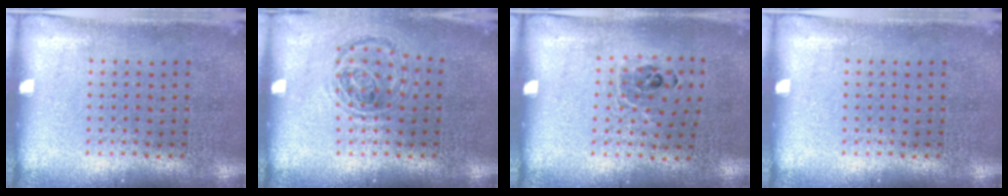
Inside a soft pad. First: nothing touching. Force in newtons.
{"total": 0.9, "press": 0.9, "slide": 0.2}
{"total": 0.8, "press": 0.8, "slide": 0.2}
{"total": 0.0}